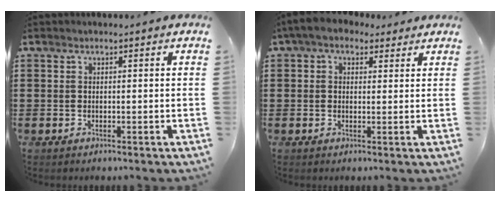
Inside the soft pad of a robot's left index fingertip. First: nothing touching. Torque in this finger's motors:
{"motor_torque": [2.14, 0.00, 0.34, 0.07]}